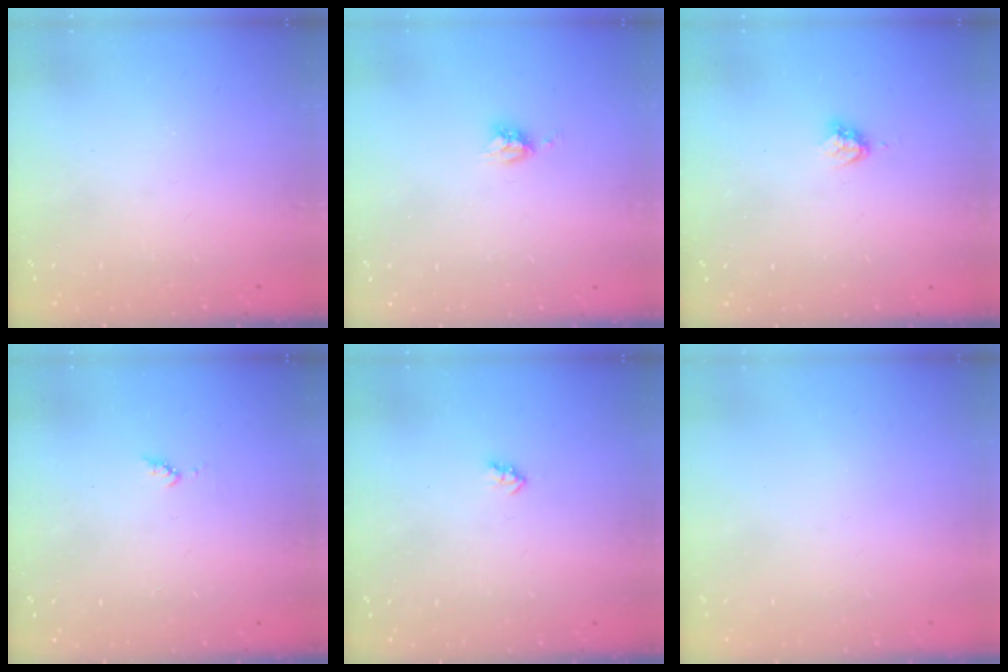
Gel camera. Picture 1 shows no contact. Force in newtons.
{"total": 4.7, "press": 4.6, "slide": 0.4}
{"total": 3.3, "press": 3.3, "slide": 0.4}
{"total": 4.4, "press": 4.3, "slide": 0.4}
{"total": 2.0, "press": 2.0, "slide": 0.3}
{"total": 0.0}